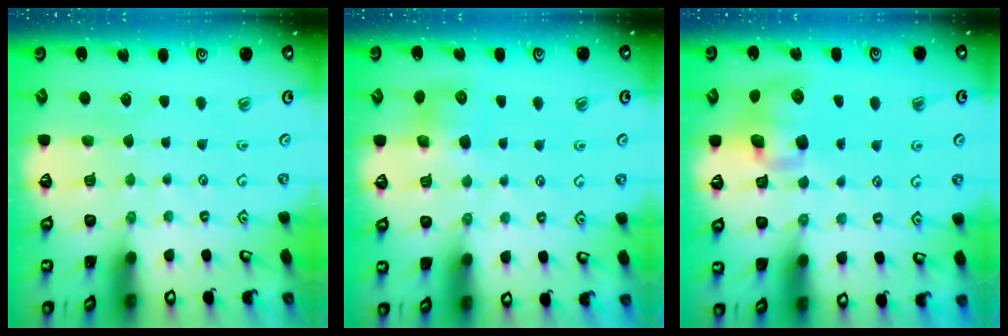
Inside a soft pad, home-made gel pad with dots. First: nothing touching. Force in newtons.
{"total": 7.6, "press": 7.5, "slide": 0.3}
{"total": 9.4, "press": 9.3, "slide": 1.8}